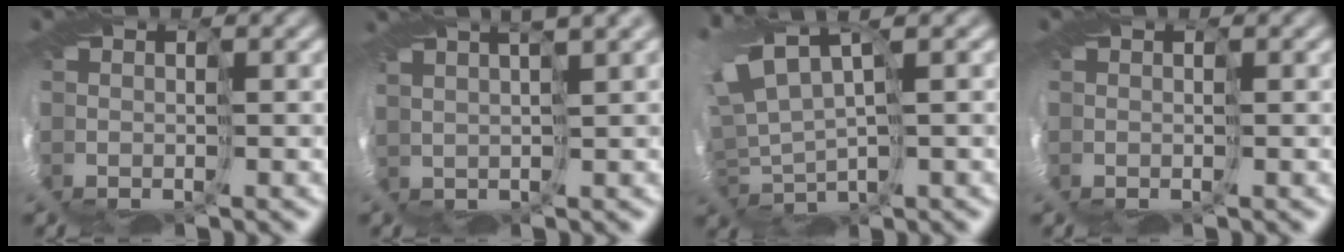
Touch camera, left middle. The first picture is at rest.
{"total": 3.2, "force": [2.4, -2.0, 0.8], "torque": [0.010, 0.019, 0.016]}
{"total": 2.9, "force": [1.4, -0.1, 2.5], "torque": [-0.068, -0.005, 0.022]}
{"total": 0.0}